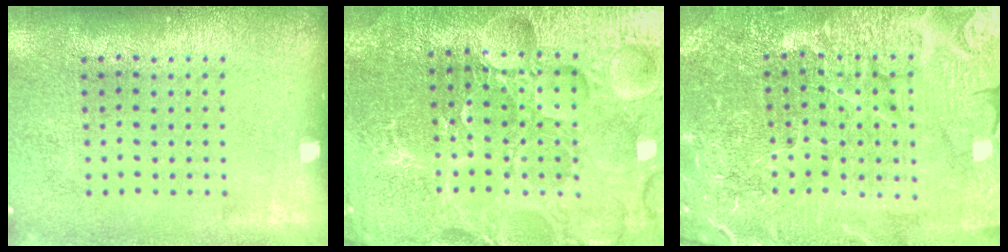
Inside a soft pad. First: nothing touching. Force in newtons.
{"total": 5.3, "press": 5.0, "slide": 1.6}
{"total": 5.1, "press": 4.9, "slide": 1.6}